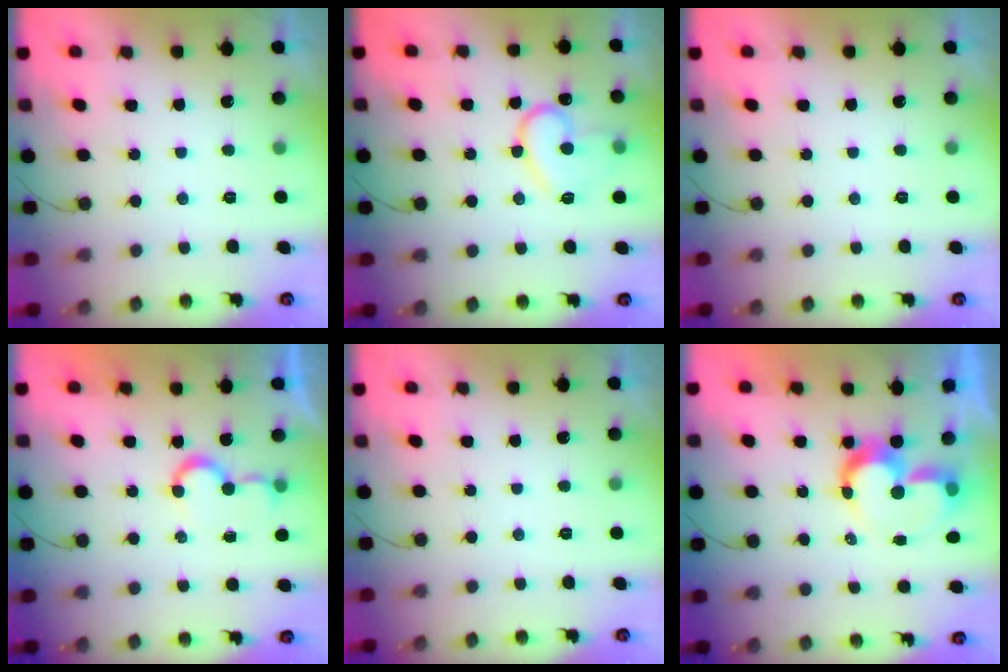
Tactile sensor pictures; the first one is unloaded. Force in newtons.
{"total": 13.3, "press": 13.3, "slide": 1.1}
{"total": 0.0}
{"total": 5.8, "press": 5.8, "slide": 0.5}
{"total": 0.0}
{"total": 10.8, "press": 10.8, "slide": 0.8}